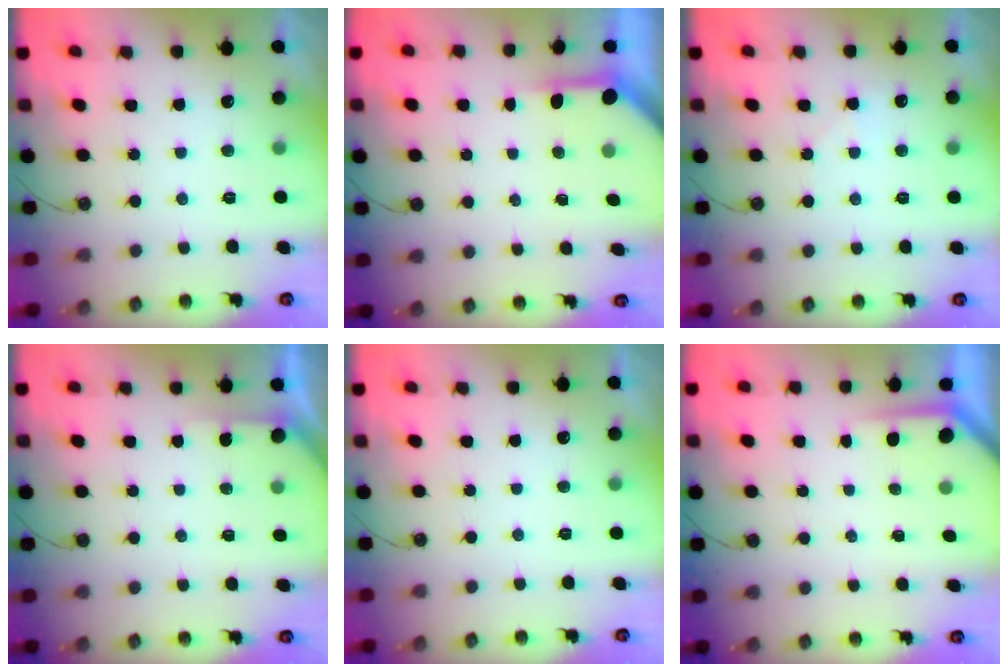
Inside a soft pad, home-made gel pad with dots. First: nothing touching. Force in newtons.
{"total": 4.0, "press": 3.9, "slide": 0.4}
{"total": 5.7, "press": 5.7, "slide": 0.8}
{"total": 2.5, "press": 2.5, "slide": 0.3}
{"total": 0.0}
{"total": 2.7, "press": 2.7, "slide": 0.4}